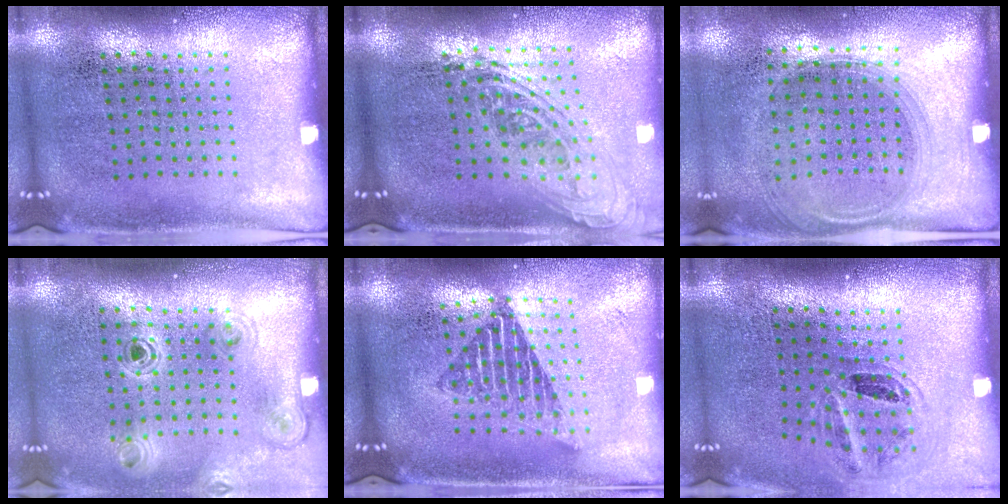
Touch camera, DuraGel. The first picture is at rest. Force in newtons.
{"total": 2.2, "press": 1.6, "slide": 1.5}
{"total": 1.4, "press": 1.2, "slide": 0.7}
{"total": 1.1, "press": 1.1, "slide": 0.1}
{"total": 1.6, "press": 1.3, "slide": 0.9}
{"total": 1.1, "press": 1.0, "slide": 0.5}